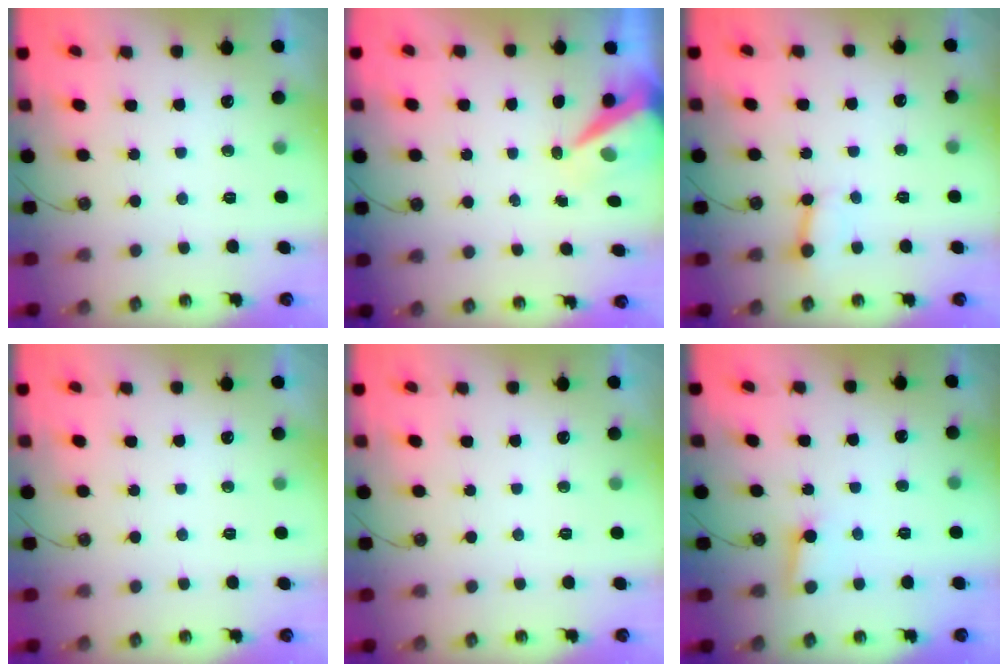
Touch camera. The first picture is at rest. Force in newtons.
{"total": 8.7, "press": 8.6, "slide": 1.0}
{"total": 2.9, "press": 2.9, "slide": 0.2}
{"total": 0.0}
{"total": 0.0}
{"total": 3.8, "press": 3.7, "slide": 0.4}